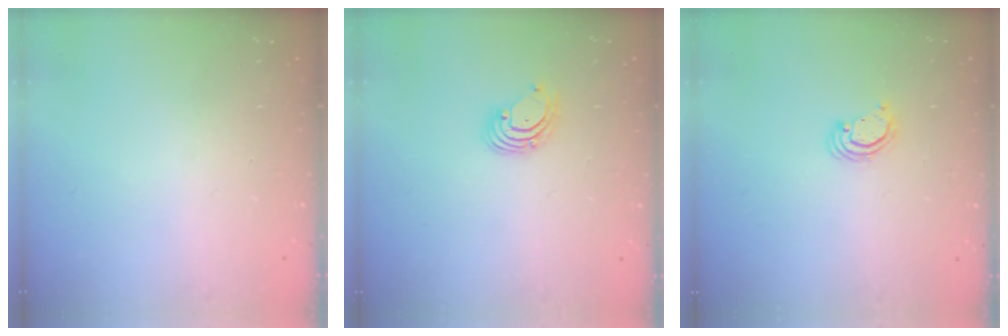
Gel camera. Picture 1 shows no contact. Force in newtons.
{"total": 2.6, "press": 2.6, "slide": 0.1}
{"total": 2.2, "press": 2.2, "slide": 0.1}